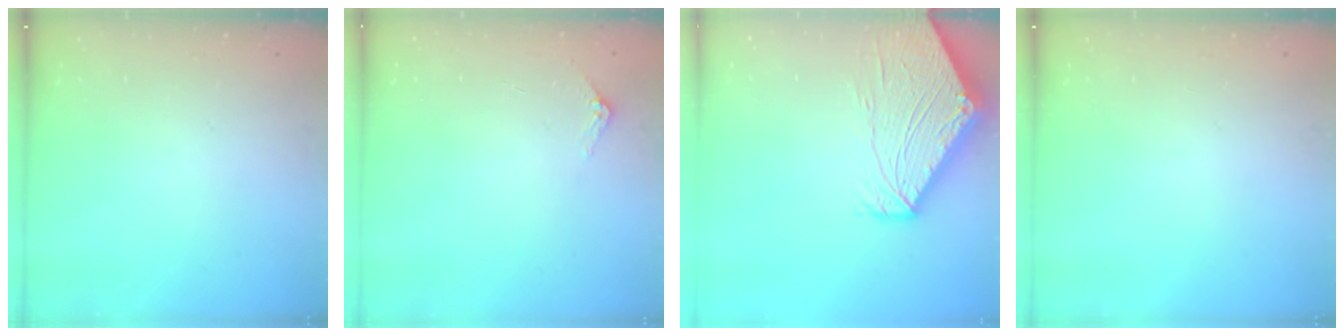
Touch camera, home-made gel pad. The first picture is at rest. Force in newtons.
{"total": 2.9, "press": 2.9, "slide": 0.2}
{"total": 10.9, "press": 10.8, "slide": 1.2}
{"total": 0.0}